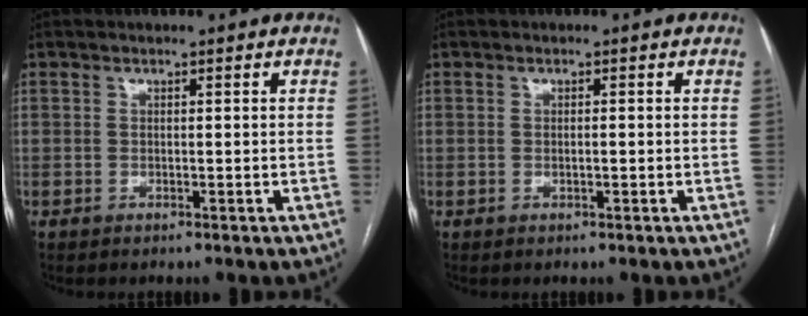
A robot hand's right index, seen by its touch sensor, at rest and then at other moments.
{"total": 0.7, "force": [-0.1, 0.1, 0.6], "torque": [-0.013, 0.000, 0.000]}